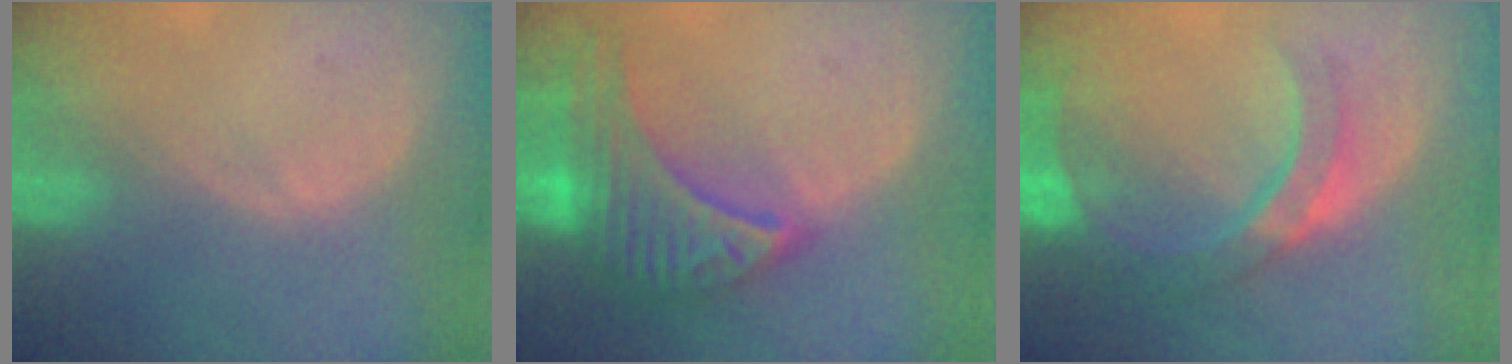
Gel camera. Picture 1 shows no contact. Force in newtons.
{"total": 10.0, "press": 10.0, "slide": 0.6}
{"total": 8.5, "press": 8.1, "slide": 2.7}